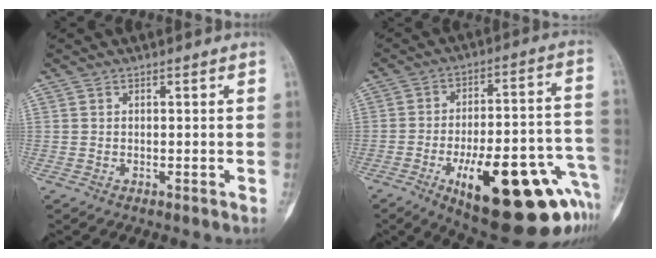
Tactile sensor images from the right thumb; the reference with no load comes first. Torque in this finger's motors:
{"motor_torque": [2.66, 1.94, 1.84, -0.93, 0.51]}